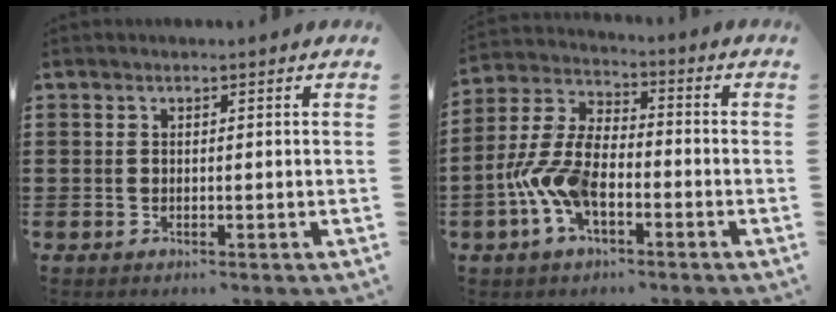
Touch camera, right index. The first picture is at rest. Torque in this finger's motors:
{"motor_torque": [2.14, 0.00, 0.43, 0.21]}